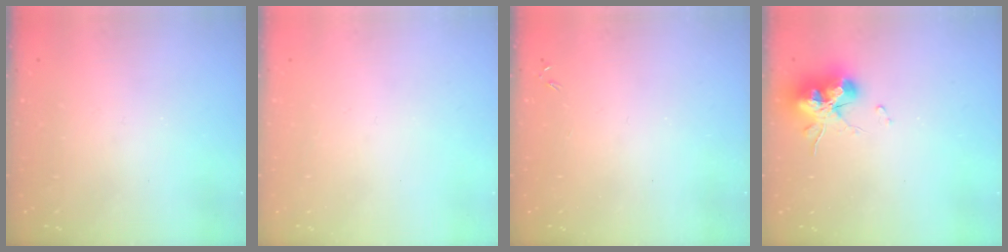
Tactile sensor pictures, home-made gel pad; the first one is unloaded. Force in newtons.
{"total": 0.0}
{"total": 0.0}
{"total": 15.1, "press": 15.0, "slide": 1.0}